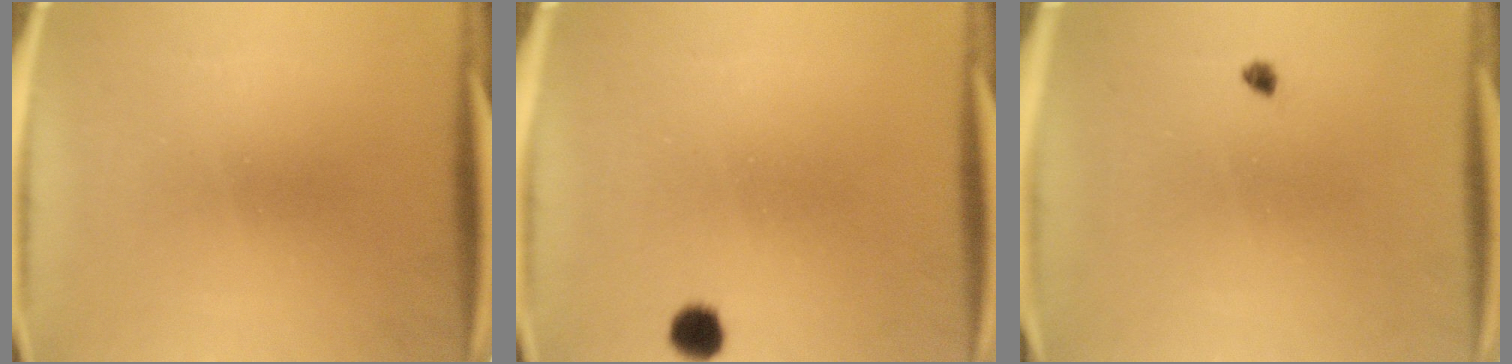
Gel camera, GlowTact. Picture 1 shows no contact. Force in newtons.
{"total": 3.1}
{"total": 0.9}